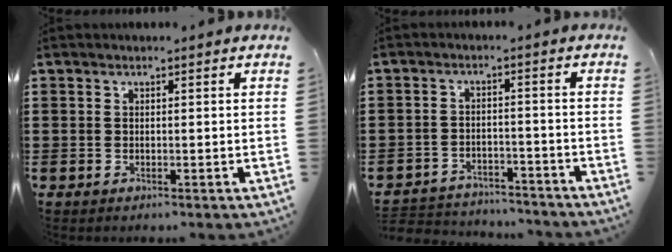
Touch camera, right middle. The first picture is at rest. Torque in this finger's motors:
{"motor_torque": [0.08, 0.01, 0.03, -0.01]}